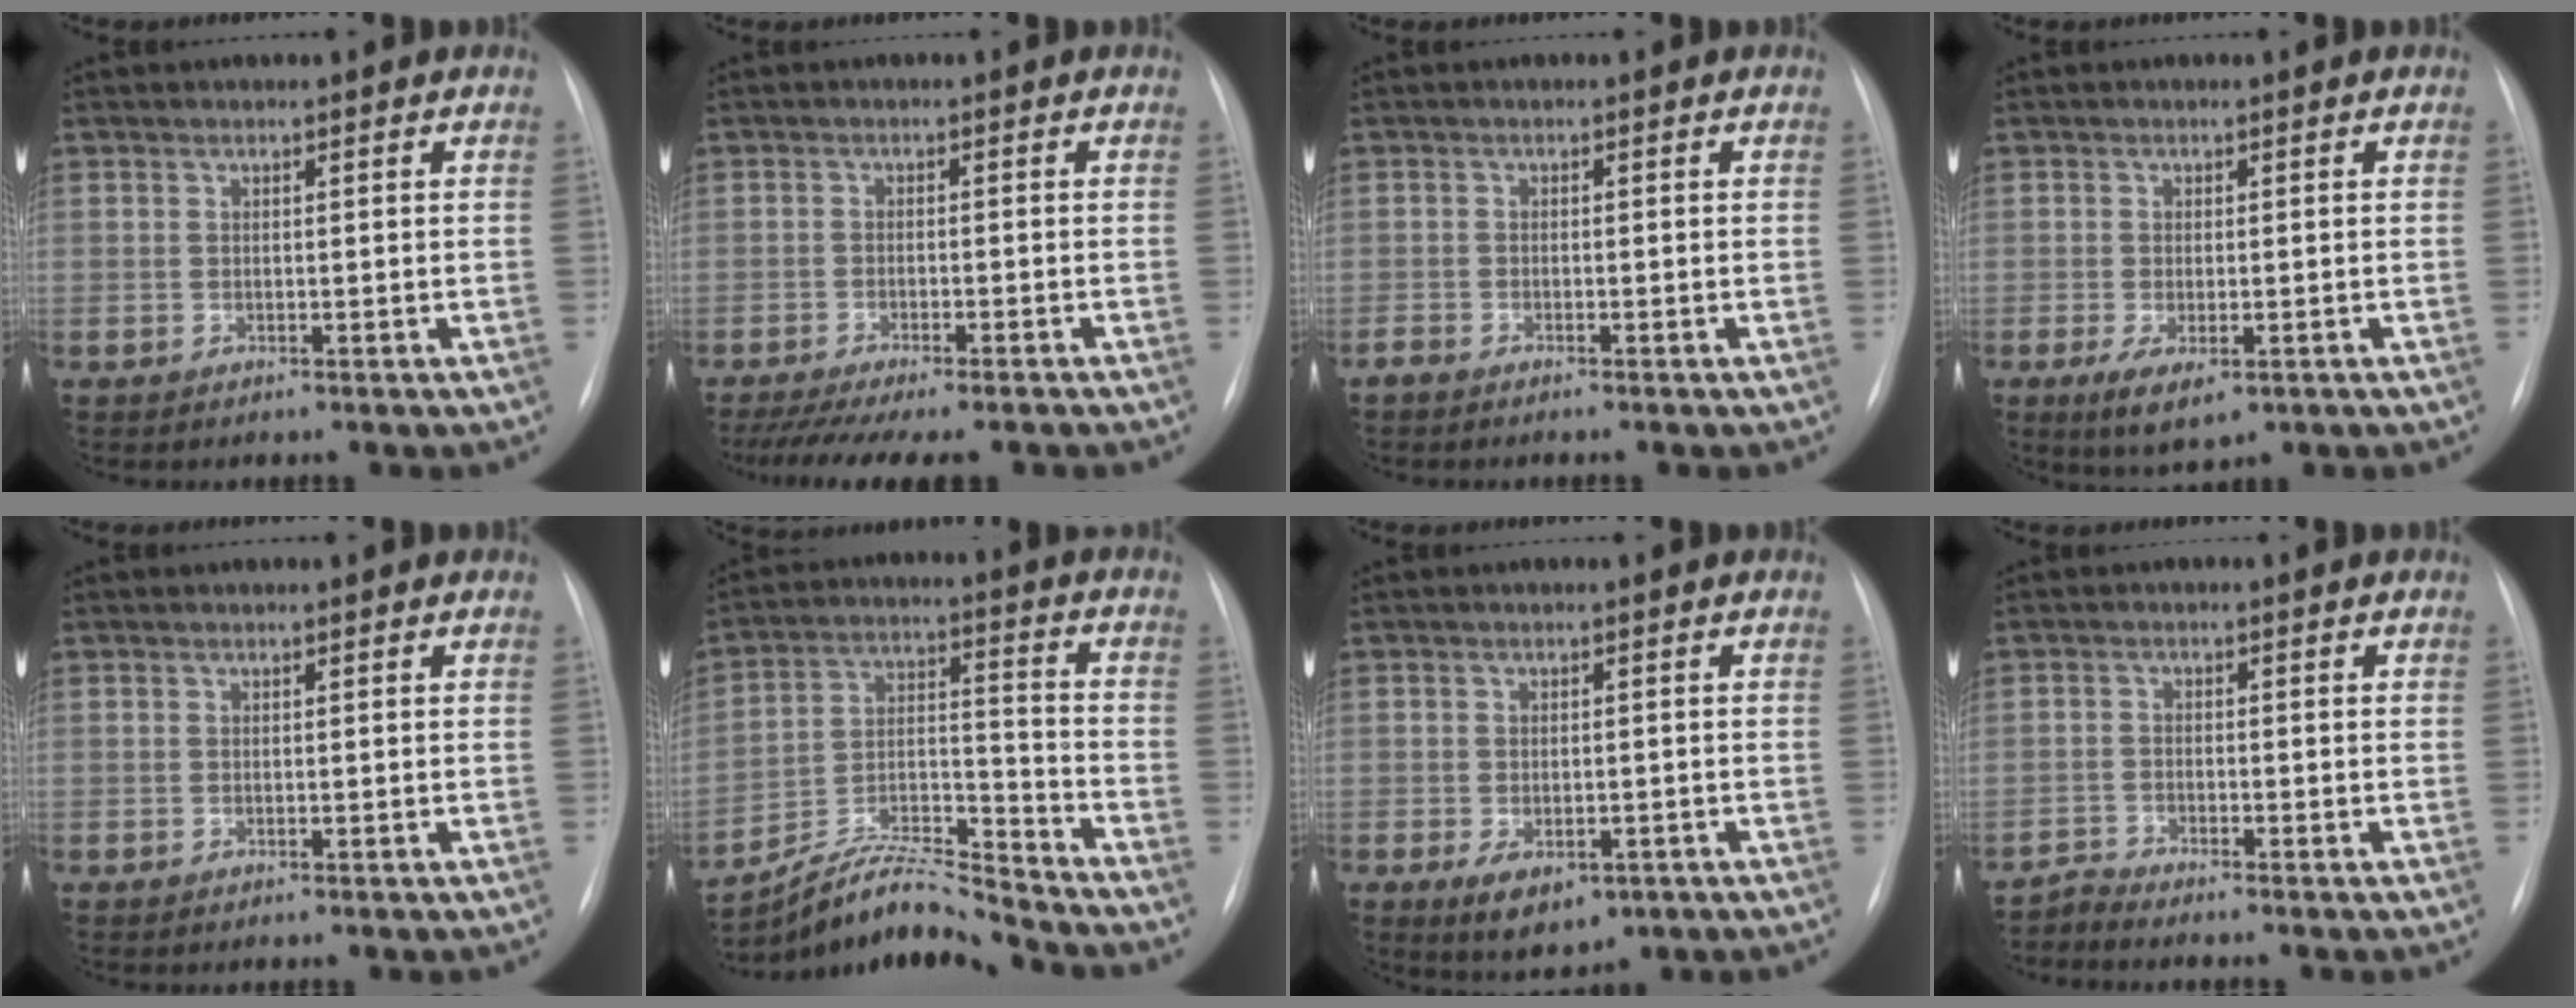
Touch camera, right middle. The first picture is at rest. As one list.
[{"total": 13.6, "force": [-11.6, 2.3, 6.7], "torque": [-0.122, -0.020, -0.162]}, {"total": 1.0, "force": [-0.9, 0.1, 0.3], "torque": [-0.012, -0.003, -0.018]}, {"total": 4.8, "force": [-2.1, 1.9, 3.9], "torque": [-0.070, -0.013, -0.023]}, {"total": 0.0}, {"total": 11.2, "force": [-11.0, -0.5, 2.4], "torque": [-0.044, 0.024, -0.201]}, {"total": 6.1, "force": [-2.9, 3.4, 4.1], "torque": [-0.063, -0.007, -0.031]}, {"total": 2.0, "force": [-1.8, -0.6, -0.6], "torque": [0.016, -0.015, -0.035]}]